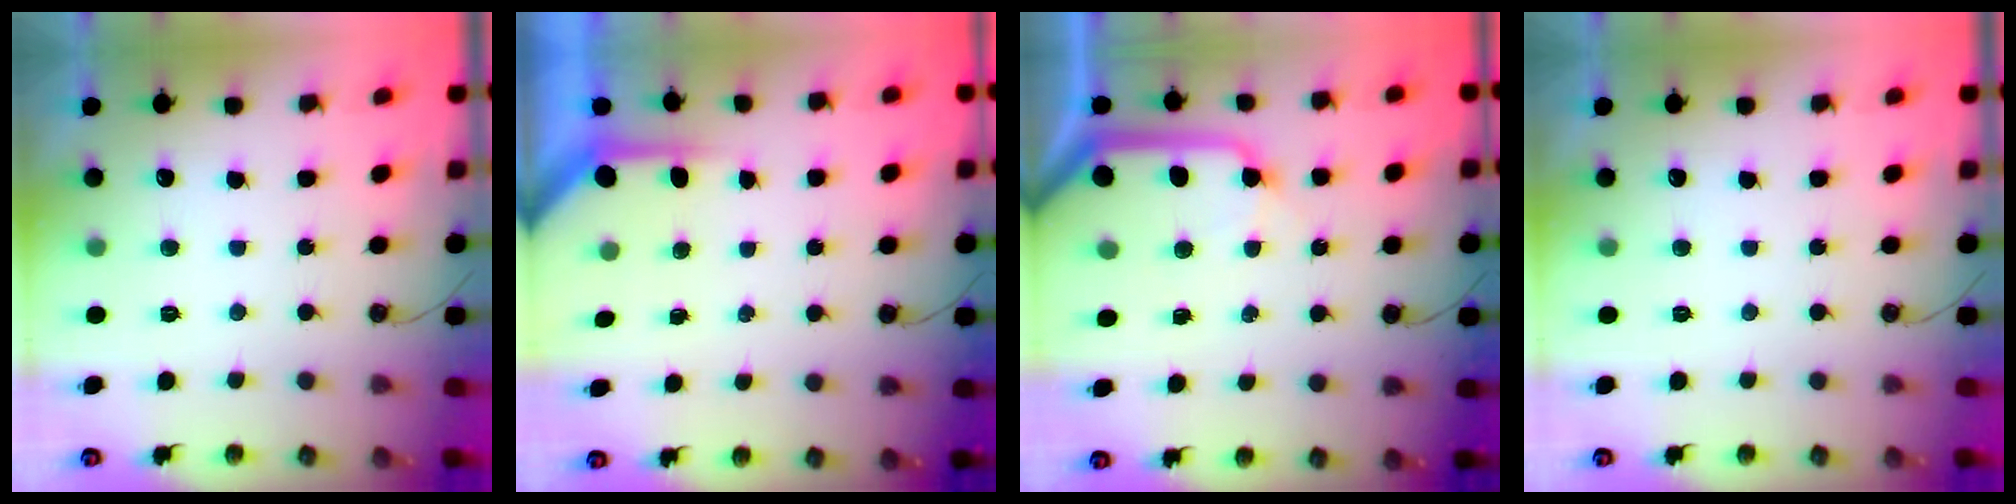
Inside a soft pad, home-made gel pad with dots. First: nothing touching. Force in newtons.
{"total": 3.7, "press": 3.7, "slide": 0.3}
{"total": 13.2, "press": 13.1, "slide": 1.5}
{"total": 0.0}